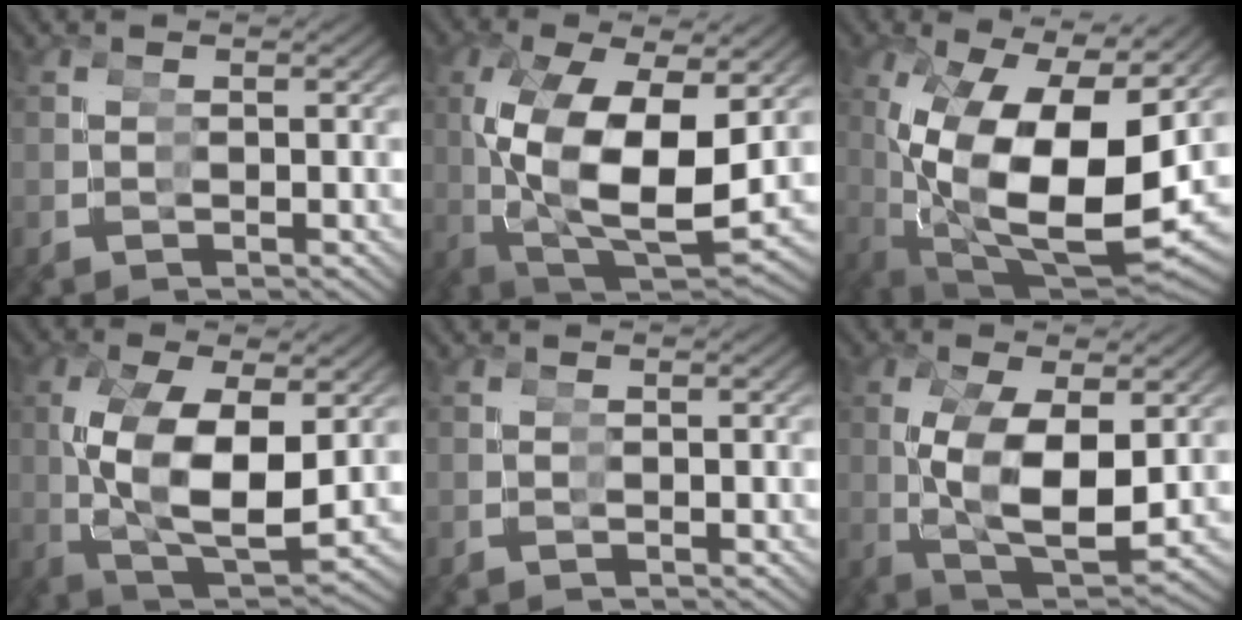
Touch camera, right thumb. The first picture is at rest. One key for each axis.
{"total": 14.7, "fx": -1.0, "fy": 8.9, "fz": 11.7, "tx": -0.250, "ty": -0.036, "tz": 0.015}
{"total": 16.4, "fx": -1.0, "fy": 9.7, "fz": 13.2, "tx": -0.279, "ty": -0.035, "tz": 0.019}
{"total": 10.4, "fx": -0.3, "fy": 5.9, "fz": 8.5, "tx": -0.191, "ty": -0.023, "tz": 0.020}
{"total": 0.0}
{"total": 8.6, "fx": -0.2, "fy": 4.8, "fz": 7.1, "tx": -0.161, "ty": -0.019, "tz": 0.016}